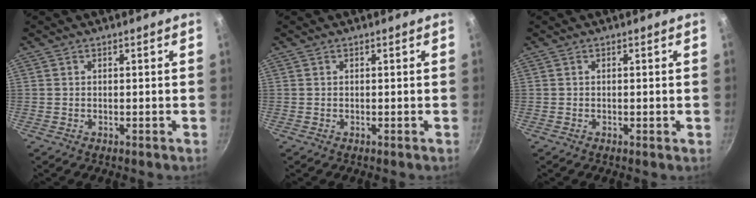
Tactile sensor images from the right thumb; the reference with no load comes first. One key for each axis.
{"total": 0.0}
{"total": 0.5, "fx": -0.1, "fy": 0.2, "fz": 0.5, "tx": -0.007, "ty": 0.001, "tz": -0.002}